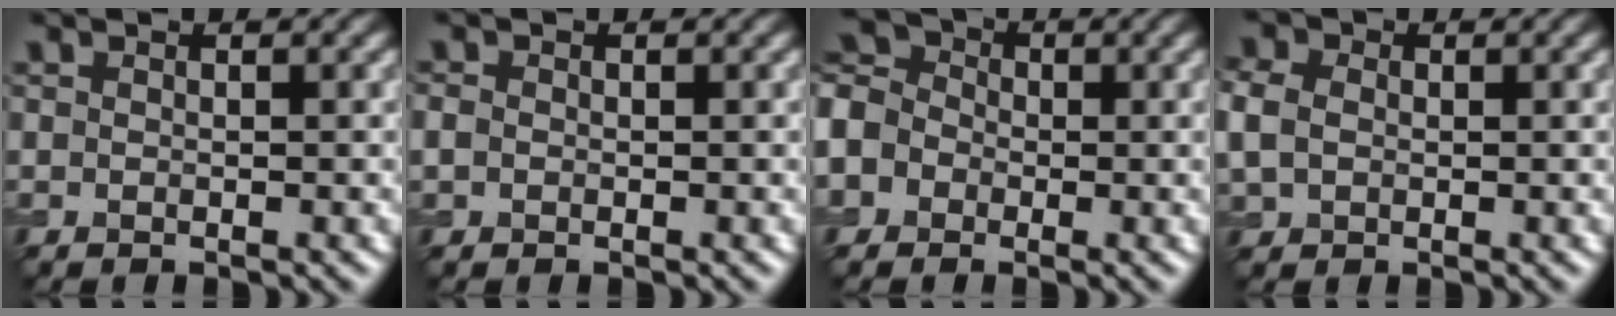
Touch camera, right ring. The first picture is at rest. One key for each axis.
{"total": 0.9, "fx": -0.1, "fy": 0.8, "fz": 0.3, "tx": -0.005, "ty": -0.002, "tz": -0.005}
{"total": 6.4, "fx": -2.4, "fy": 5.4, "fz": 2.4, "tx": -0.065, "ty": 0.002, "tz": -0.056}
{"total": 3.8, "fx": 0.4, "fy": 3.2, "fz": 2.1, "tx": -0.068, "ty": 0.013, "tz": 0.001}